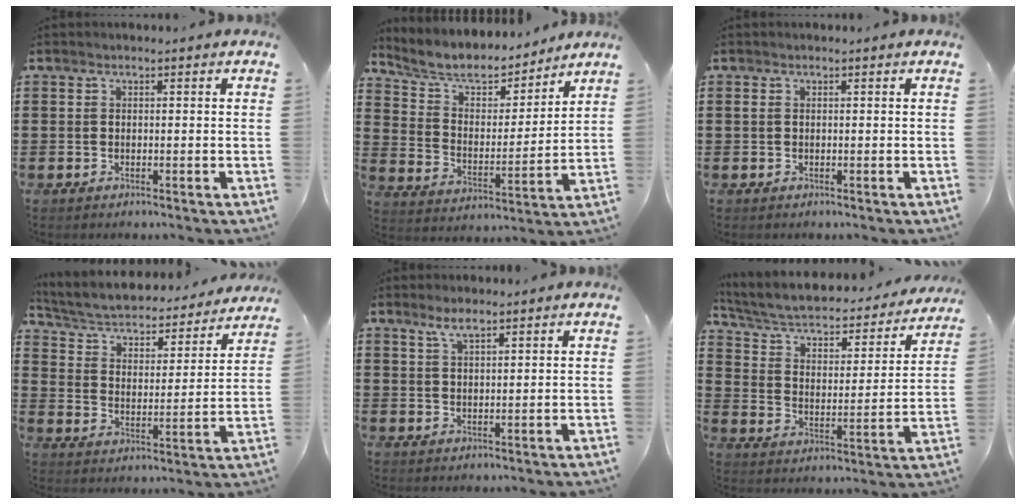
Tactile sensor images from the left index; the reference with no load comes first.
{"total": 6.7, "force": [5.7, 2.8, 2.2], "torque": [-0.074, -0.030, 0.097]}
{"total": 0.5, "force": [0.0, 0.2, 0.5], "torque": [-0.017, -0.002, -0.002]}
{"total": 3.8, "force": [3.5, 1.1, 1.2], "torque": [-0.044, -0.031, 0.049]}
{"total": 2.8, "force": [2.0, 0.6, 1.9], "torque": [-0.041, 0.005, 0.035]}
{"total": 4.5, "force": [3.3, 2.0, 2.2], "torque": [-0.061, -0.029, 0.050]}